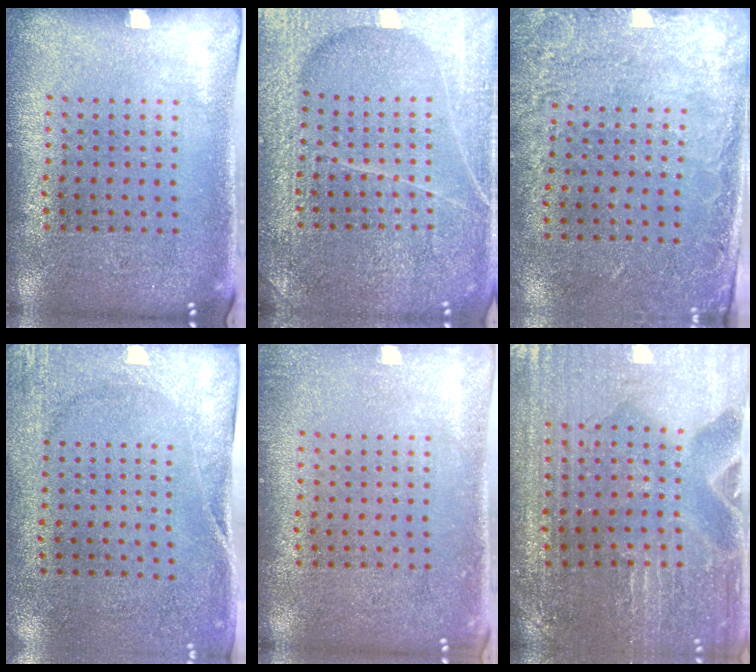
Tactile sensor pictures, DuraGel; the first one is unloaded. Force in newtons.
{"total": 6.6, "press": 6.5, "slide": 0.8}
{"total": 2.8, "press": 2.0, "slide": 1.9}
{"total": 2.7, "press": 2.1, "slide": 1.7}
{"total": 1.1, "press": 1.0, "slide": 0.2}
{"total": 1.5, "press": 1.4, "slide": 0.2}